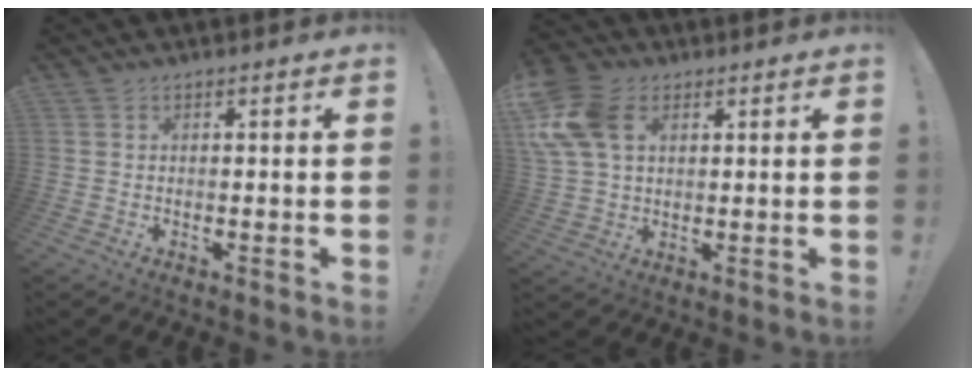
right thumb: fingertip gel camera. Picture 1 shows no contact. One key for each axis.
{"total": 15.1, "fx": 4.3, "fy": 10.3, "fz": 10.1, "tx": -0.207, "ty": 0.000, "tz": 0.085}